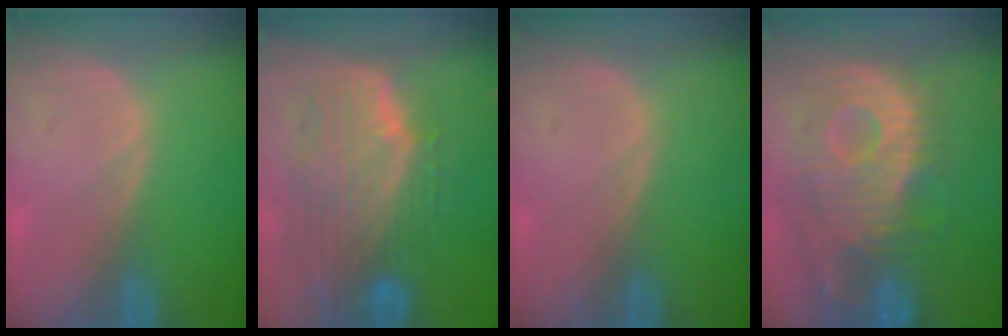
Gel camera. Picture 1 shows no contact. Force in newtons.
{"total": 10.0, "press": 8.9, "slide": 4.6}
{"total": 0.0}
{"total": 11.8, "press": 10.6, "slide": 5.2}